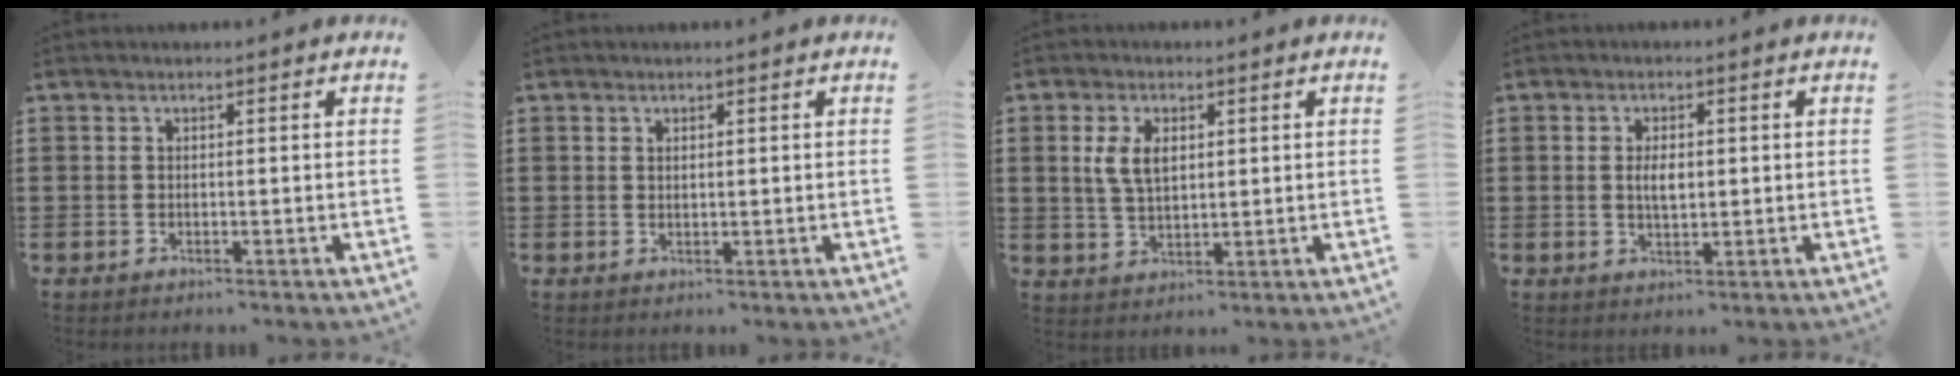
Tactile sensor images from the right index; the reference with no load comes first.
{"total": 0.5, "force": [0.3, 0.3, 0.3], "torque": [-0.007, 0.002, 0.006]}
{"total": 4.9, "force": [1.2, 2.7, 3.9], "torque": [-0.092, 0.008, 0.018]}
{"total": 3.1, "force": [0.1, 1.2, 2.8], "torque": [-0.048, -0.001, -0.002]}